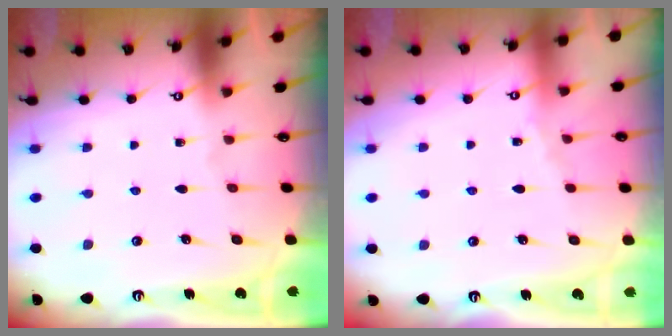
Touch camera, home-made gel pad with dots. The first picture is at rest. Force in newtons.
{"total": 1.8, "press": 1.8, "slide": 0.4}